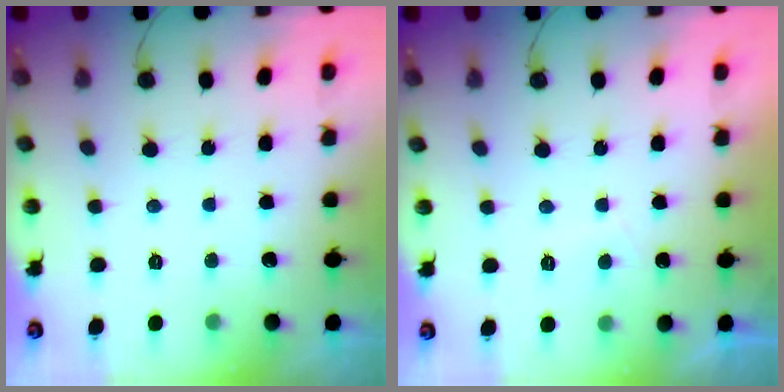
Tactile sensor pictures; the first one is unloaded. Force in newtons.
{"total": 1.6, "press": 1.6, "slide": 0.5}